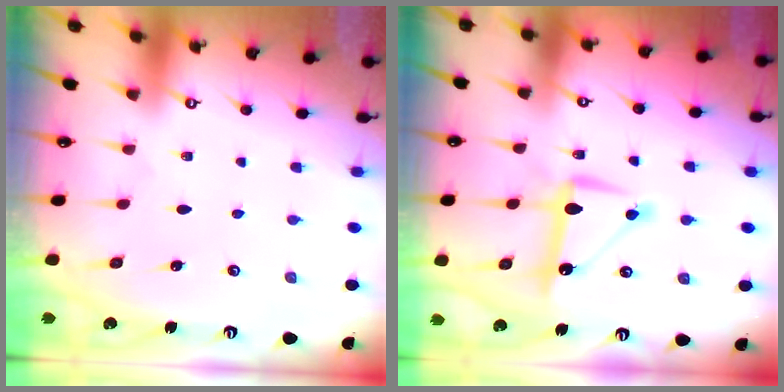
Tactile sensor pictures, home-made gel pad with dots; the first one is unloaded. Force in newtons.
{"total": 10.4, "press": 10.4, "slide": 0.6}